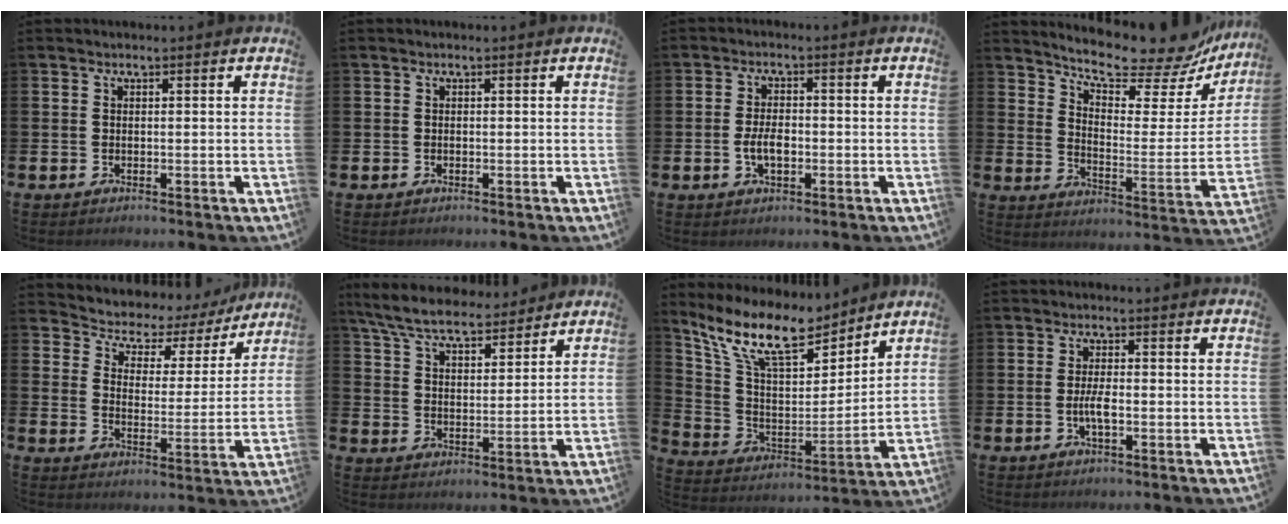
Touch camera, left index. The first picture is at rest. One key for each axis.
{"total": 0.0}
{"total": 3.5, "fx": -0.6, "fy": 2.0, "fz": 2.9, "tx": -0.041, "ty": -0.001, "tz": -0.014}
{"total": 9.7, "fx": 8.9, "fy": 2.5, "fz": 3.1, "tx": -0.063, "ty": -0.079, "tz": 0.145}
{"total": 4.9, "fx": 4.4, "fy": 2.3, "fz": 0.3, "tx": -0.039, "ty": -0.039, "tz": 0.068}
{"total": 7.4, "fx": 6.8, "fy": 1.6, "fz": 2.3, "tx": -0.073, "ty": -0.032, "tz": 0.124}
{"total": 12.4, "fx": 10.3, "fy": 4.1, "fz": 5.5, "tx": -0.147, "ty": -0.056, "tz": 0.185}
{"total": 2.7, "fx": -0.6, "fy": 0.8, "fz": 2.5, "tx": -0.046, "ty": -0.003, "tz": -0.016}